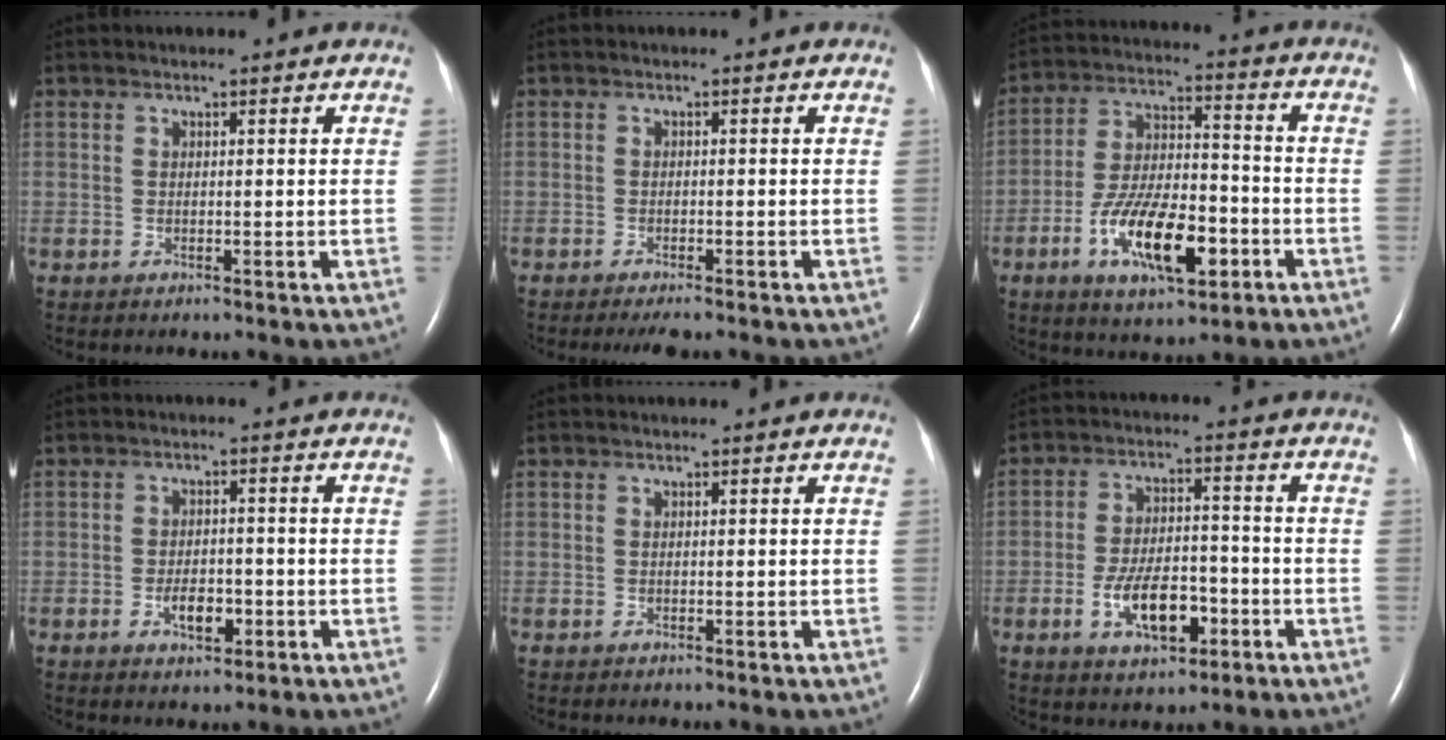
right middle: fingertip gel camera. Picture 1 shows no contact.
{"total": 3.0, "force": [-2.5, 0.5, 1.7], "torque": [-0.025, -0.006, -0.035]}
{"total": 14.1, "force": [-5.7, 4.9, 11.9], "torque": [-0.226, 0.004, -0.095]}
{"total": 4.0, "force": [-1.6, 1.9, 3.1], "torque": [-0.057, 0.002, -0.023]}
{"total": 0.0}
{"total": 9.1, "force": [-3.6, 4.0, 7.3], "torque": [-0.140, 0.005, -0.059]}